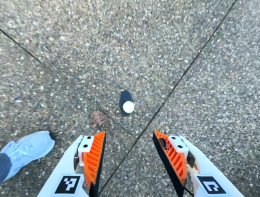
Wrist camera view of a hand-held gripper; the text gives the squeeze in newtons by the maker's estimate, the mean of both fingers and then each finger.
{"total": 0.0}